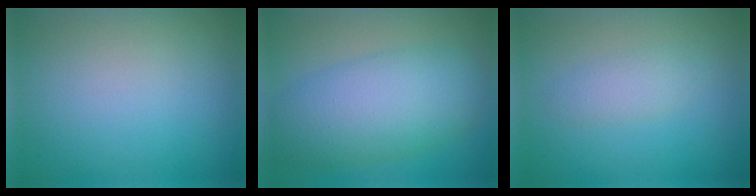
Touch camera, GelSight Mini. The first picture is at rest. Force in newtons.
{"total": 7.9, "press": 7.9, "slide": 0.4}
{"total": 1.8, "press": 1.8, "slide": 0.0}